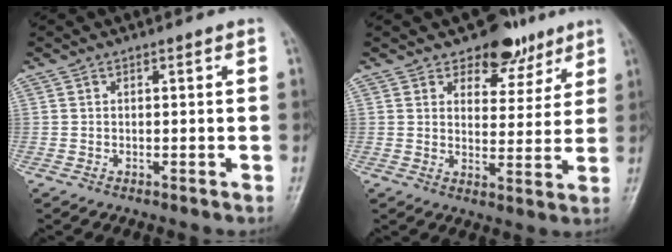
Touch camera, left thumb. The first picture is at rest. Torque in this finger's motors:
{"motor_torque": [0.06, 0.07, -0.13, -0.15, -0.08]}